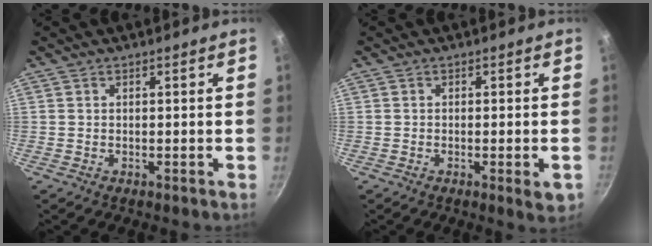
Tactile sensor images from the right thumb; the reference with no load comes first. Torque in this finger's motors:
{"motor_torque": [0.35, 0.66, 0.35, -0.09, 0.08]}